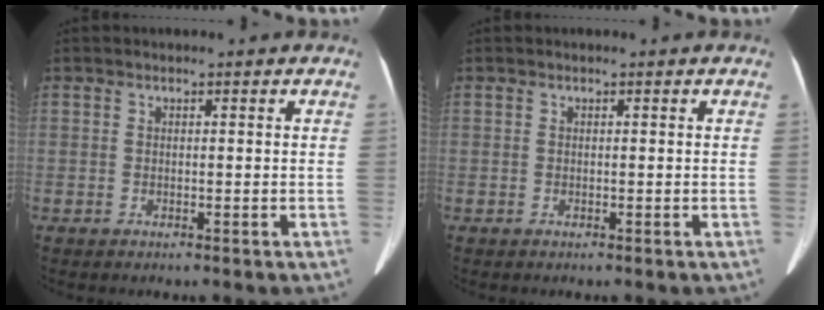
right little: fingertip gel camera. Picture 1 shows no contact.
{"total": 0.0}